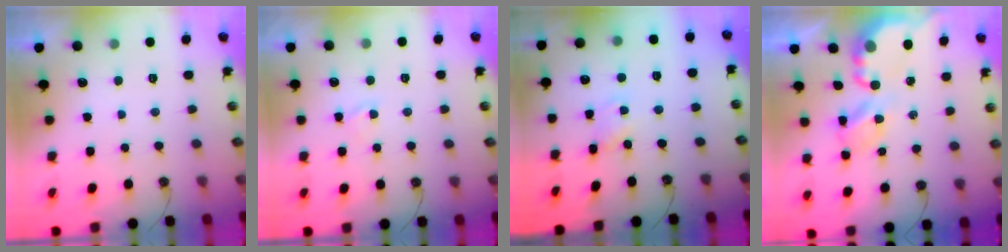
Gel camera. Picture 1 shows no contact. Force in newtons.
{"total": 0.9, "press": 0.9, "slide": 0.2}
{"total": 2.6, "press": 2.5, "slide": 0.4}
{"total": 5.8, "press": 5.8, "slide": 0.4}